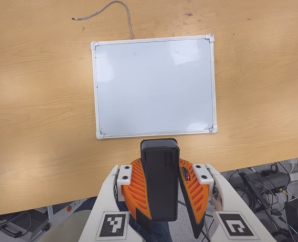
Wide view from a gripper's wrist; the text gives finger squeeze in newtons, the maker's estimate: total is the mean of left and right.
{"total": 10.7, "left": 10.4, "right": 11.1}